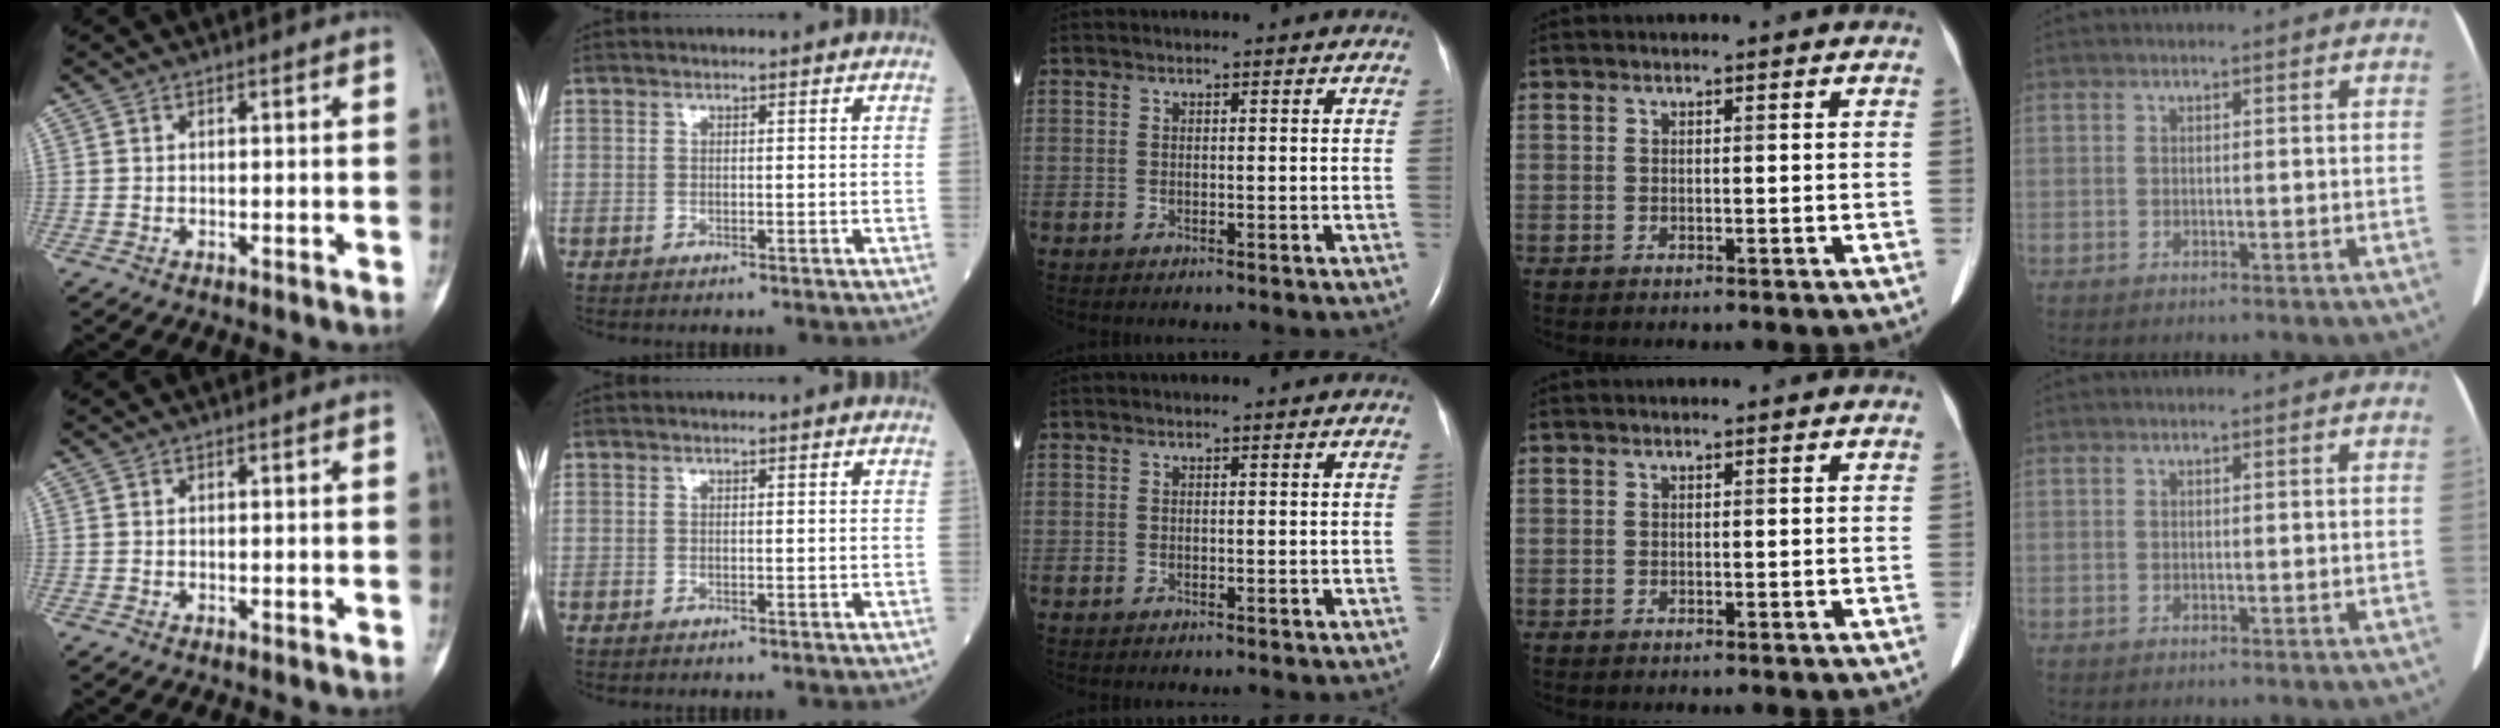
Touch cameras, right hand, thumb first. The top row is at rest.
{}